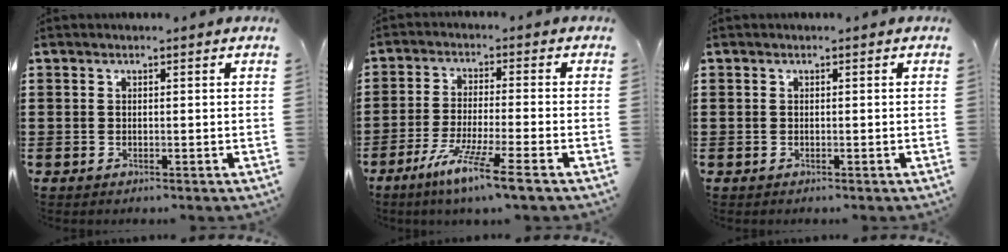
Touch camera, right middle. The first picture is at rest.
{"total": 7.4, "force": [-5.5, -0.5, 4.9], "torque": [-0.104, -0.017, -0.107]}
{"total": 0.0}